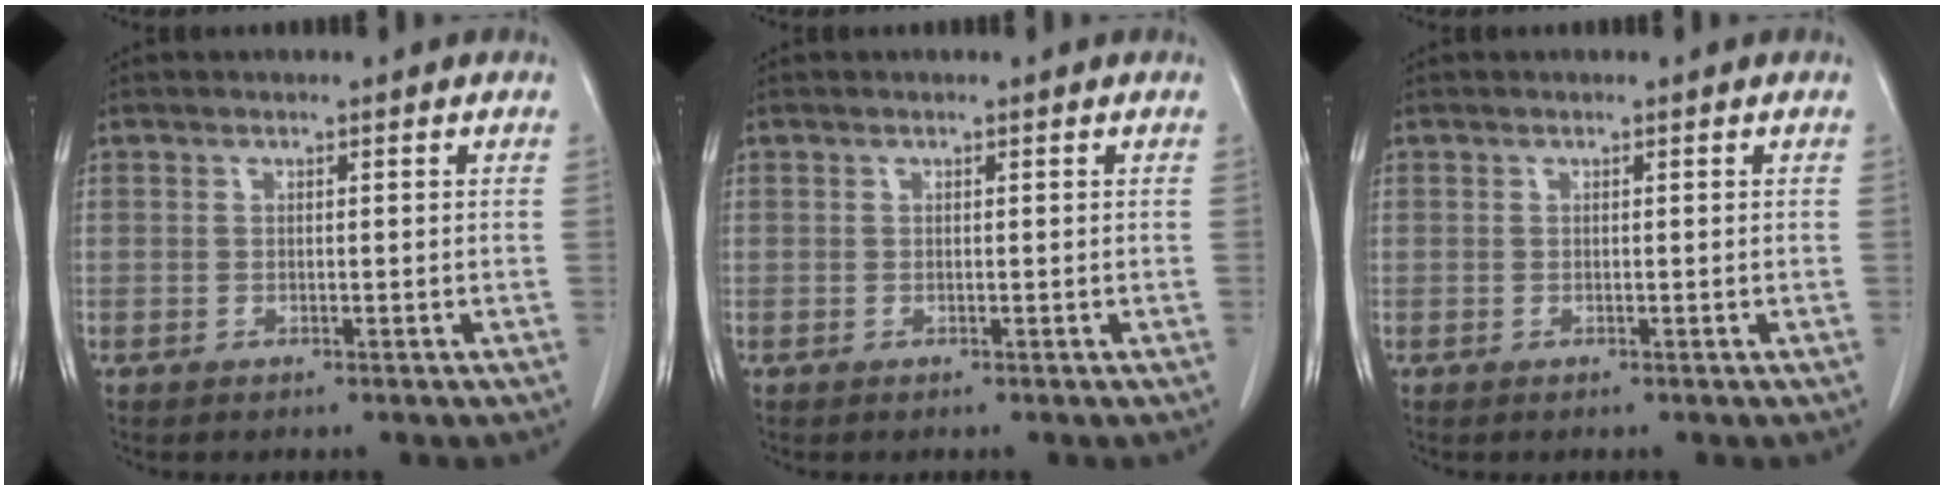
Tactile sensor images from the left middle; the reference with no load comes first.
{"total": 0.0}
{"total": 0.0}